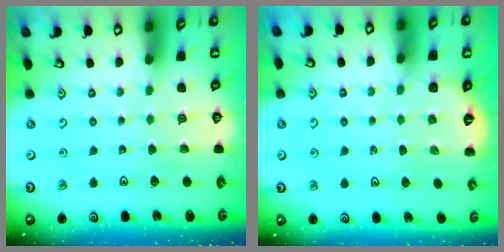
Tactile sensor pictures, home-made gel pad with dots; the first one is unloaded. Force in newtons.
{"total": 2.8, "press": 2.2, "slide": 1.8}